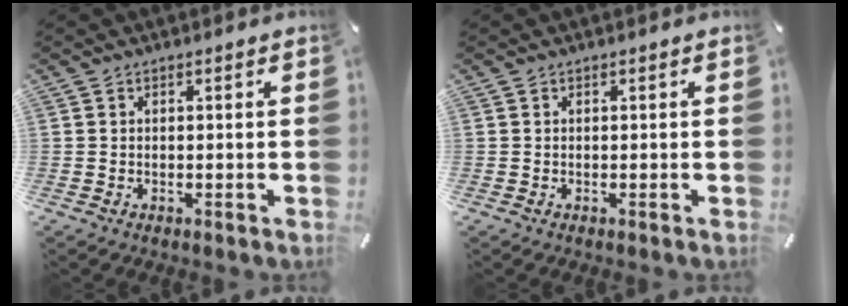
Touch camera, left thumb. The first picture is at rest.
{"total": 0.0}